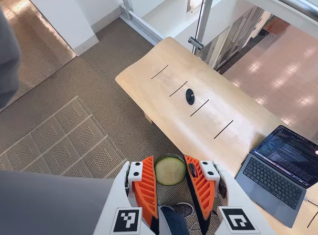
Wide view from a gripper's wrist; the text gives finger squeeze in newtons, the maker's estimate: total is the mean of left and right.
{"total": 8.0, "left": 8.1, "right": 8.0}